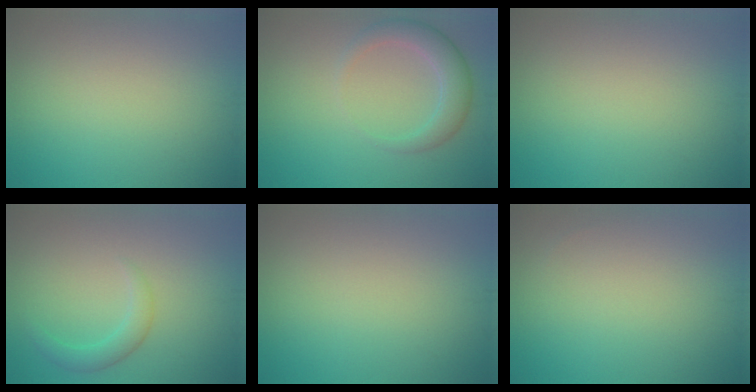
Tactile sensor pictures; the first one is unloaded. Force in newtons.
{"total": 3.2, "press": 3.2, "slide": 0.2}
{"total": 0.0}
{"total": 2.0, "press": 2.0, "slide": 0.2}
{"total": 0.0}
{"total": 0.0}